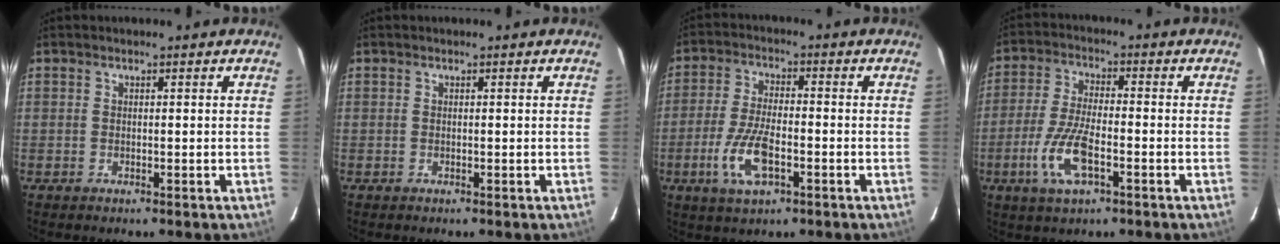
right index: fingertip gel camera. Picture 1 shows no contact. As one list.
[{"total": 0.0}, {"total": 9.6, "force": [-3.6, 3.4, 8.2], "torque": [-0.176, -0.008, -0.067]}, {"total": 9.9, "force": [-3.9, 3.1, 8.6], "torque": [-0.186, -0.007, -0.076]}]